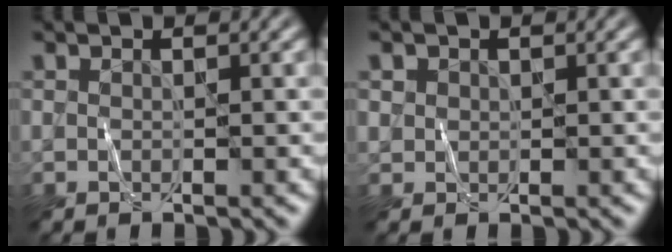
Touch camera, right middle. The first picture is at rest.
{"total": 0.9, "force": [0.3, 0.9, 0.1], "torque": [0.005, -0.002, 0.007]}